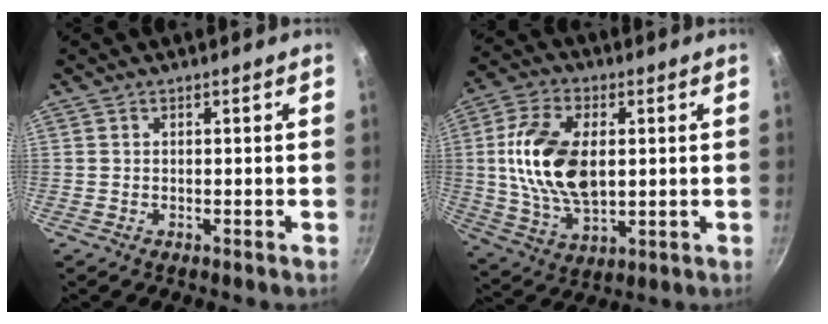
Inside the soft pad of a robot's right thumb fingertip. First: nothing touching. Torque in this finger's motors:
{"motor_torque": [0.78, 0.75, 1.42, -0.12, 0.20]}